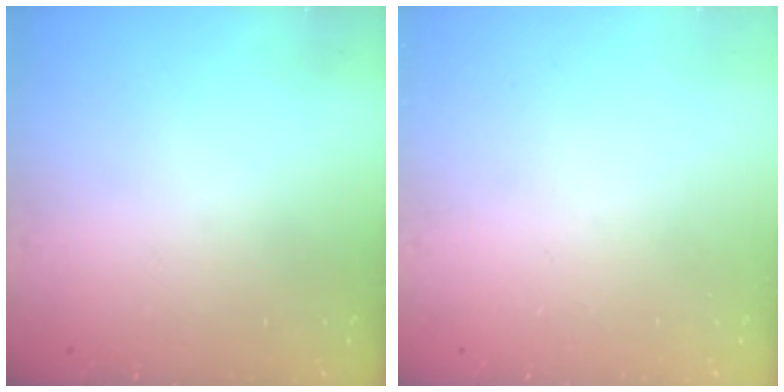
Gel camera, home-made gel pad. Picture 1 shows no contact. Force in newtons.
{"total": 0.0}